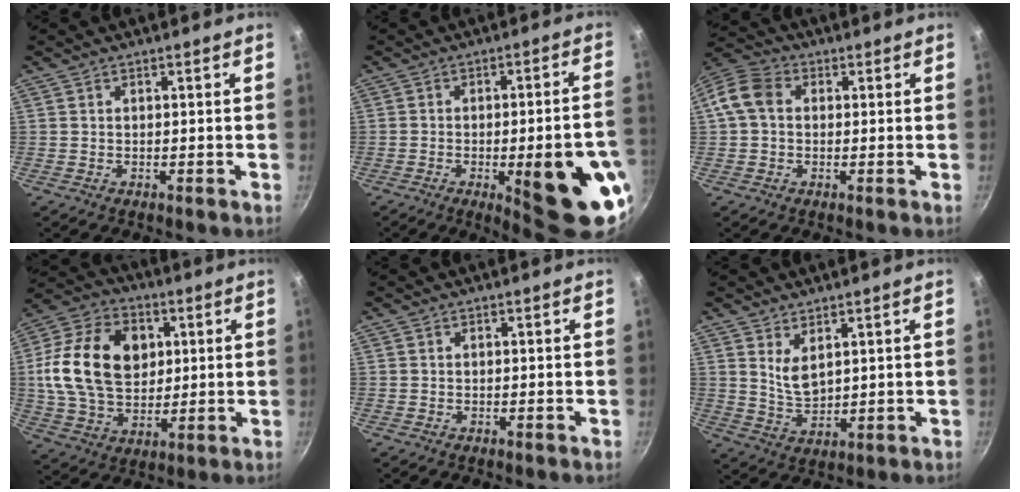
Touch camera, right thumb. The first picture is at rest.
{"total": 18.7, "force": [-6.3, 4.6, 17.0], "torque": [-0.189, 0.022, -0.073]}
{"total": 7.6, "force": [0.8, 5.9, 4.7], "torque": [-0.081, 0.020, -0.002]}
{"total": 20.3, "force": [3.4, 14.5, 13.8], "torque": [-0.234, 0.007, 0.055]}
{"total": 0.0}
{"total": 5.1, "force": [2.6, 2.5, 3.6], "torque": [-0.058, -0.031, 0.056]}